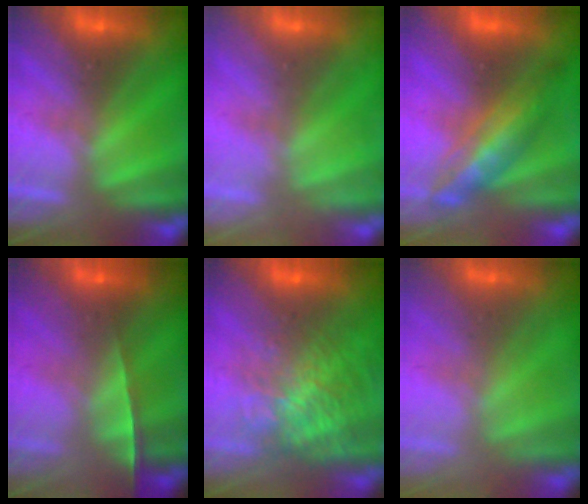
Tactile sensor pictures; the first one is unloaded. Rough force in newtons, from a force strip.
{"total": 2.3}
{"total": 2.9}
{"total": 1.6}
{"total": 7.4}
{"total": 2.3}